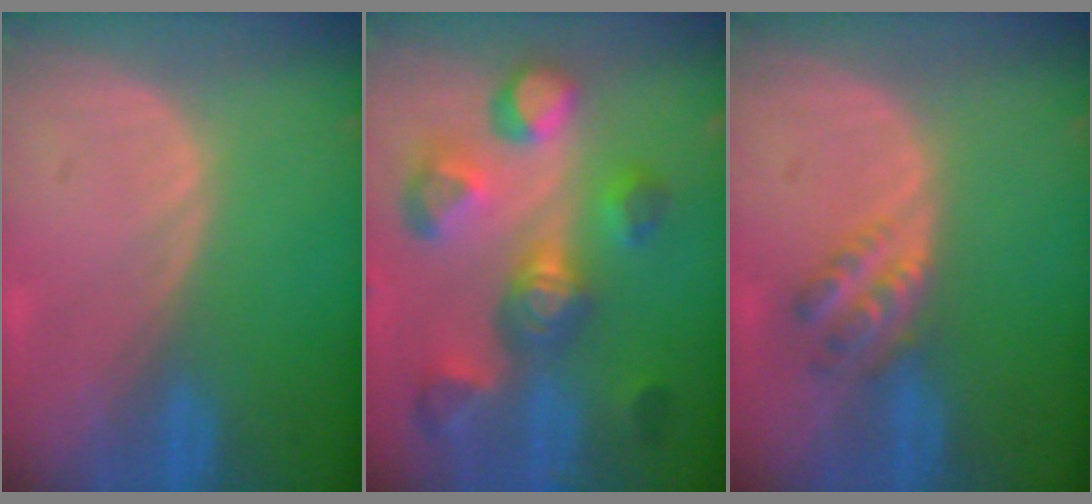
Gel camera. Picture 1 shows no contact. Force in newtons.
{"total": 11.1, "press": 10.1, "slide": 4.7}
{"total": 4.5, "press": 3.8, "slide": 2.5}